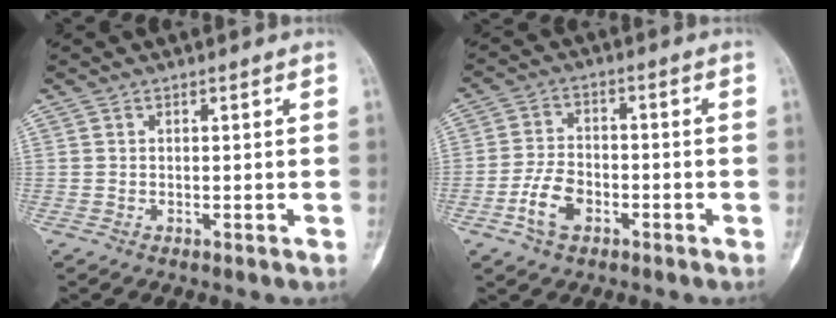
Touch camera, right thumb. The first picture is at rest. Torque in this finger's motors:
{"motor_torque": [0.01, 0.21, 0.04, -0.08, 0.01]}